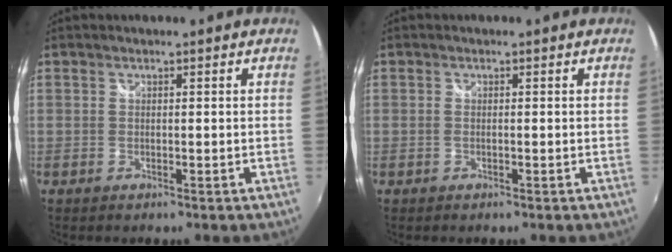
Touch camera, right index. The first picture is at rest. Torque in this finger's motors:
{"motor_torque": [-0.01, 0.08, -0.03, 0.01]}